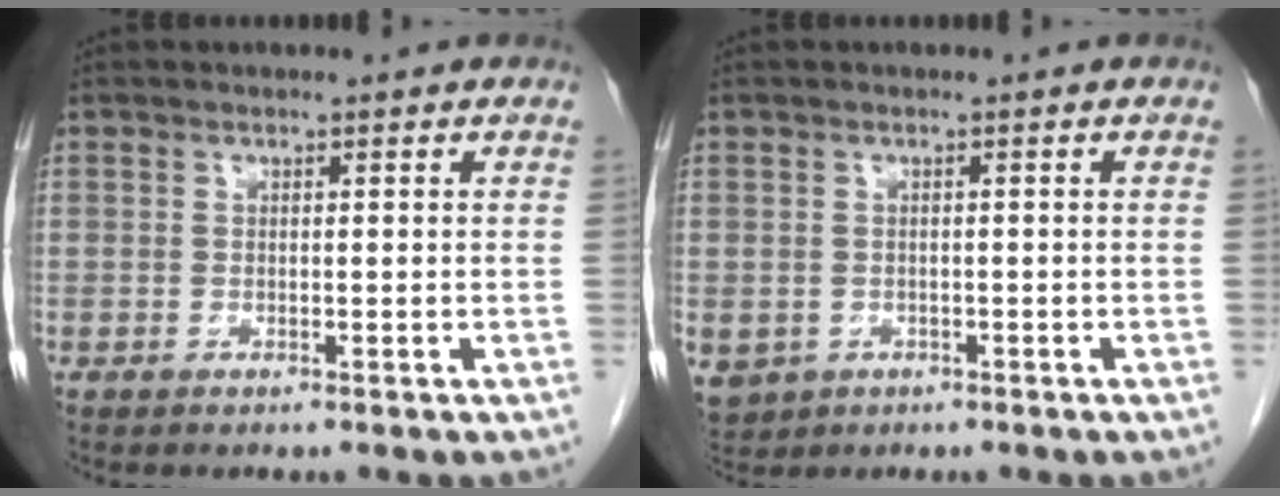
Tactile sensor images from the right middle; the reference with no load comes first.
{"total": 6.8, "force": [-2.7, 5.8, 2.2], "torque": [-0.059, -0.003, -0.033]}